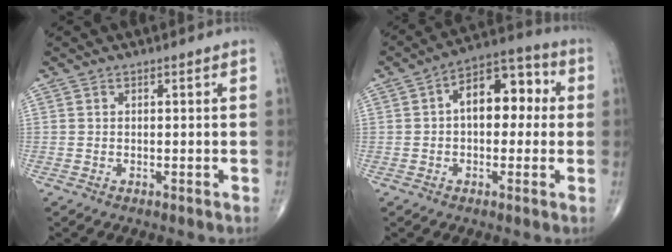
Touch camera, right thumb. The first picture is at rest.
{"total": 11.8, "force": [1.3, 7.0, 9.4], "torque": [-0.107, 0.036, 0.008]}